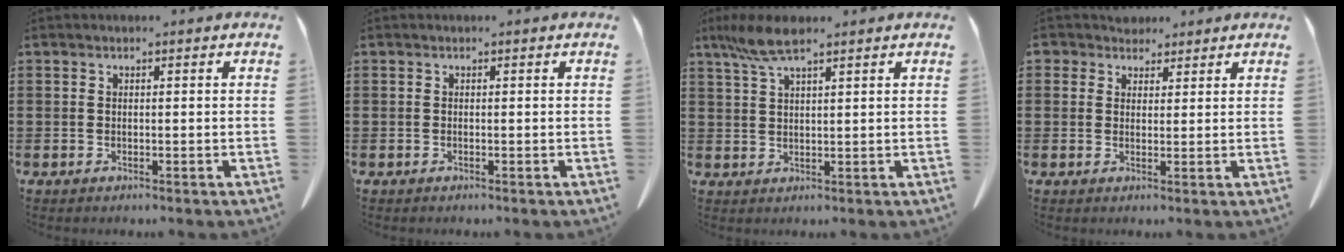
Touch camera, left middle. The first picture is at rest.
{"total": 0.0}
{"total": 5.4, "force": [3.6, 1.0, 3.9], "torque": [-0.092, -0.001, 0.064]}
{"total": 3.2, "force": [2.5, 2.0, 0.5], "torque": [-0.015, 0.007, 0.045]}